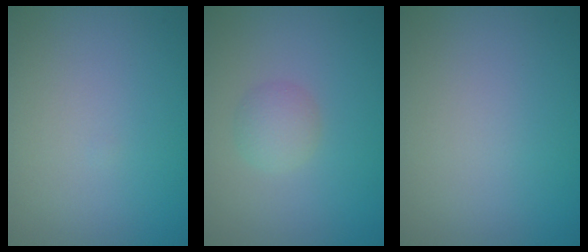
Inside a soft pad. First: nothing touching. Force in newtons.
{"total": 1.9, "press": 1.9, "slide": 0.0}
{"total": 0.0}